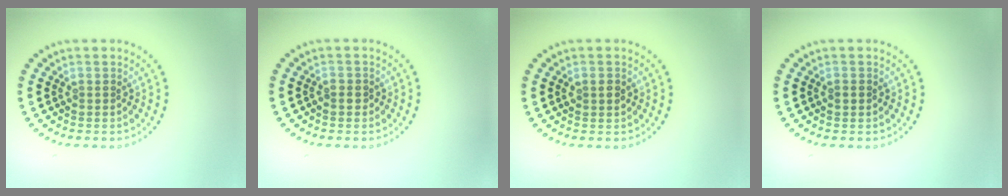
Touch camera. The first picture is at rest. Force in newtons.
{"total": 0.8, "press": 0.8, "slide": 0.3}
{"total": 1.5, "press": 1.5, "slide": 0.1}
{"total": 1.0, "press": 1.0, "slide": 0.0}